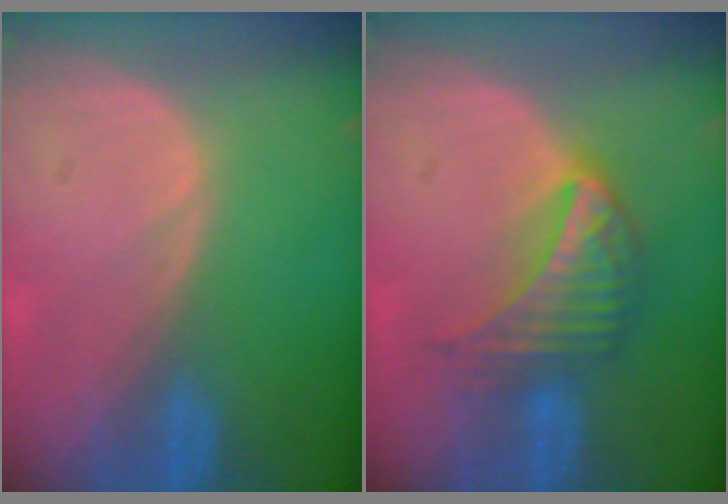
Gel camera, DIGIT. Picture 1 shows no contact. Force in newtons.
{"total": 7.5, "press": 6.6, "slide": 3.6}